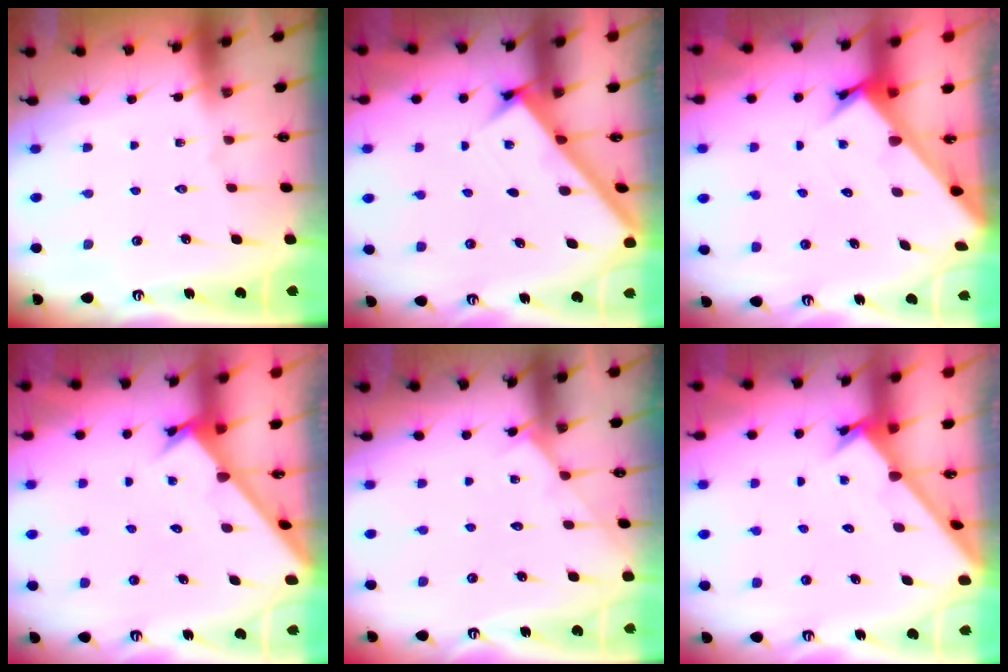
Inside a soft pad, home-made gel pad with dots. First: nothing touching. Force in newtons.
{"total": 2.6, "press": 2.6, "slide": 0.3}
{"total": 2.8, "press": 2.8, "slide": 0.2}
{"total": 2.6, "press": 2.6, "slide": 0.3}
{"total": 2.6, "press": 2.5, "slide": 0.4}
{"total": 1.8, "press": 1.8, "slide": 0.1}